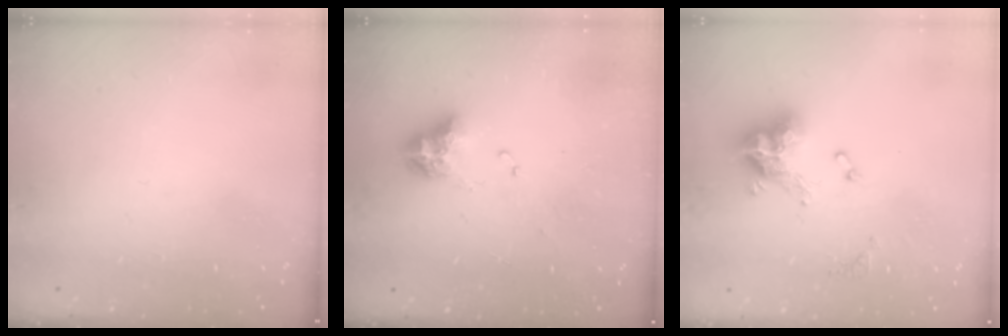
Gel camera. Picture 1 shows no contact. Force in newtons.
{"total": 9.0, "press": 8.9, "slide": 0.9}
{"total": 11.0, "press": 10.9, "slide": 0.8}